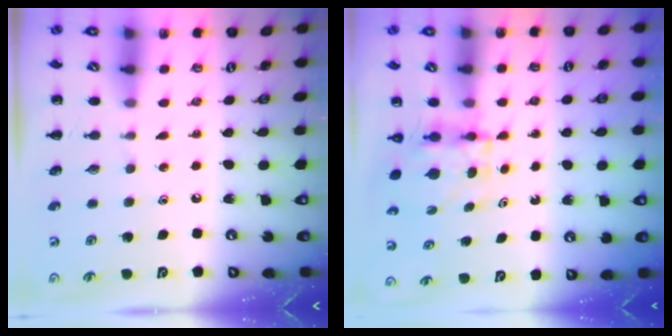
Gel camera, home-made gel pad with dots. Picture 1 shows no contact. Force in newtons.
{"total": 3.9, "press": 3.9, "slide": 0.3}